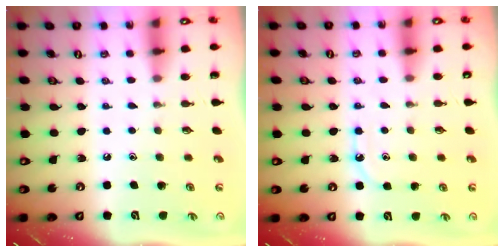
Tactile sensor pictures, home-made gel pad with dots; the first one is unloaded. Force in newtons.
{"total": 6.4, "press": 6.3, "slide": 0.8}